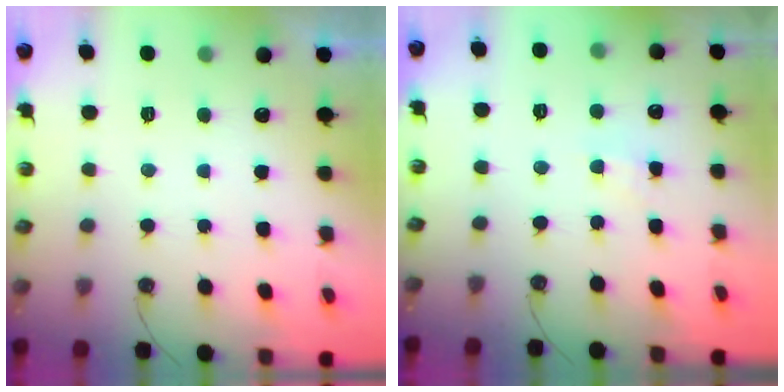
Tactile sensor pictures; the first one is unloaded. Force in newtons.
{"total": 2.1, "press": 2.1, "slide": 0.3}